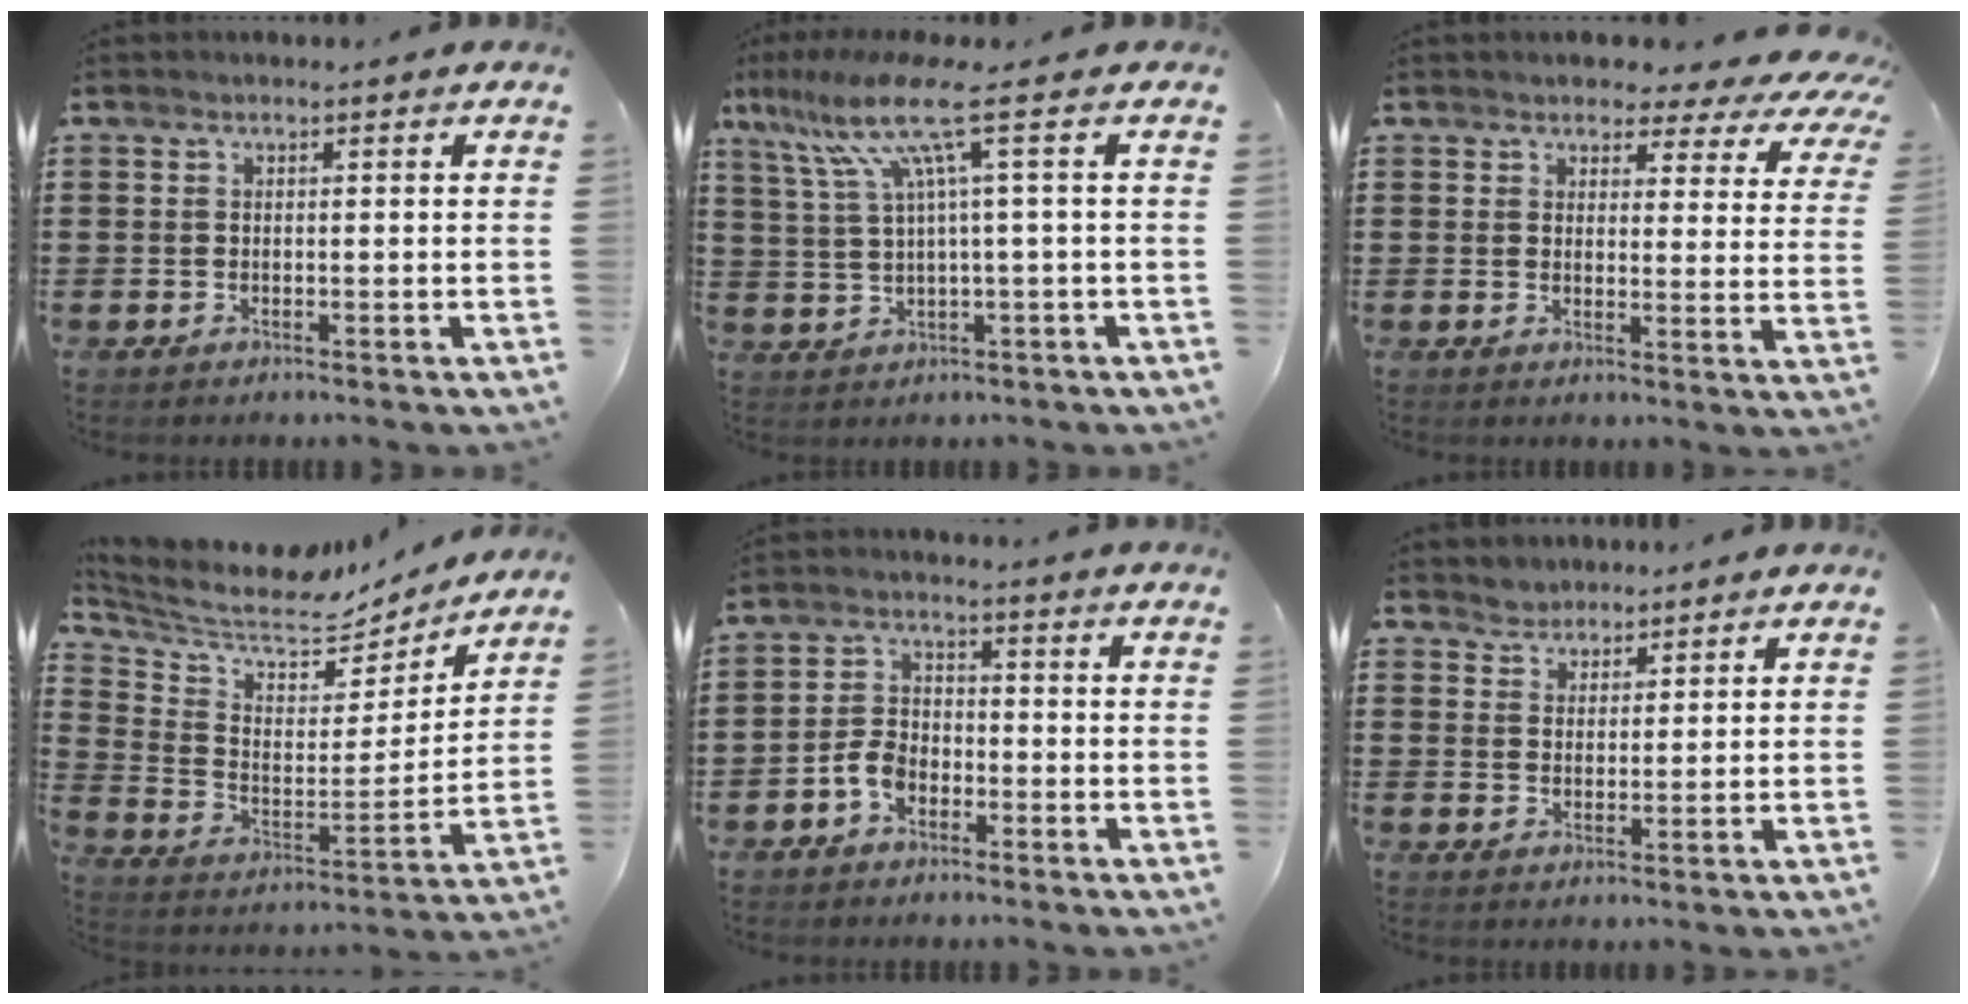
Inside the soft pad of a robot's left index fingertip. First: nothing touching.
{"total": 10.6, "force": [3.8, 0.5, 9.9], "torque": [-0.224, -0.014, 0.050]}
{"total": 3.7, "force": [3.3, 1.2, 1.1], "torque": [-0.034, -0.020, 0.054]}
{"total": 5.7, "force": [5.4, 1.6, 0.8], "torque": [-0.052, -0.049, 0.089]}
{"total": 4.3, "force": [-2.3, 2.7, 2.4], "torque": [-0.066, 0.003, -0.050]}
{"total": 2.8, "force": [2.4, 1.3, -0.7], "torque": [0.000, 0.002, 0.045]}